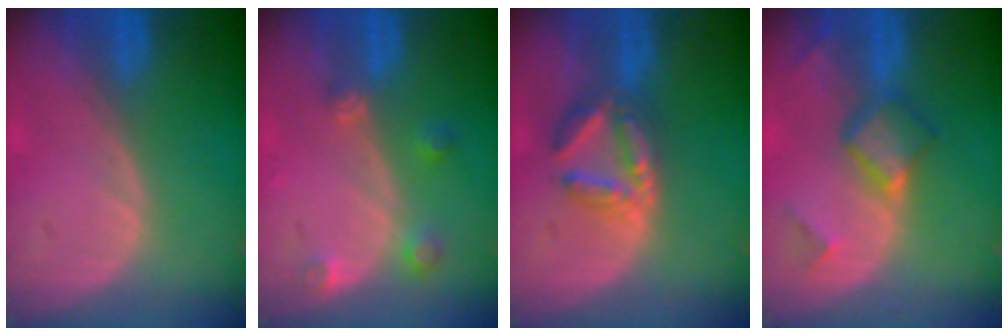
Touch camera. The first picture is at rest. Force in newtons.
{"total": 3.2, "press": 2.9, "slide": 1.2}
{"total": 6.2, "press": 5.7, "slide": 2.5}
{"total": 5.6, "press": 4.9, "slide": 2.7}